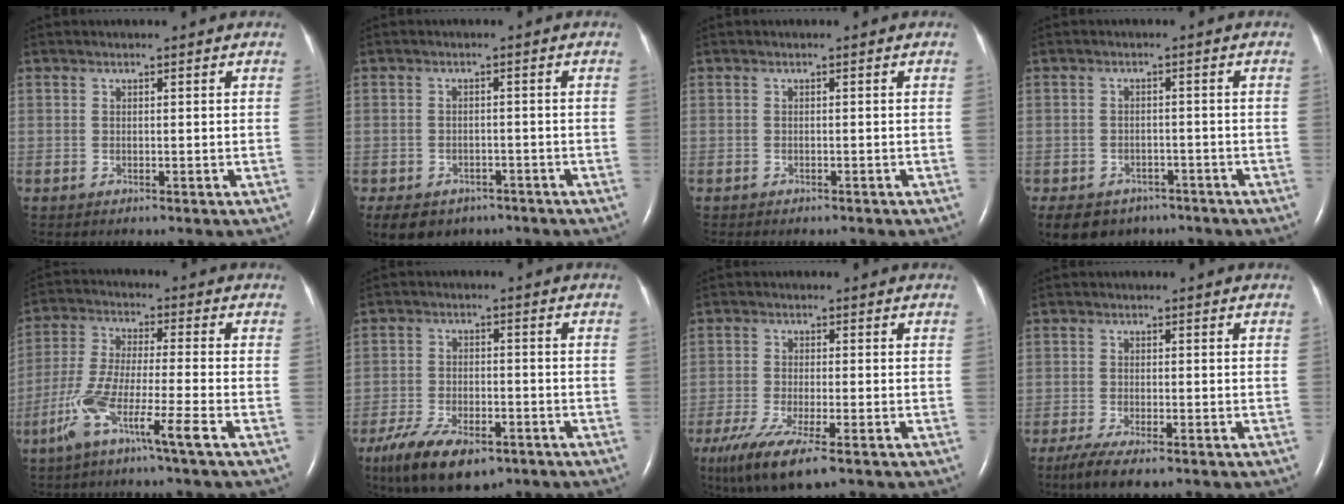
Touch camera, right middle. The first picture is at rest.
{"total": 14.2, "force": [-8.5, 10.1, 5.2], "torque": [-0.156, -0.009, -0.101]}
{"total": 2.8, "force": [-2.4, 1.0, 1.1], "torque": [-0.016, -0.005, -0.022]}
{"total": 11.3, "force": [-7.5, 7.8, 3.5], "torque": [-0.093, -0.008, -0.092]}
{"total": 9.2, "force": [-5.1, -0.5, 7.6], "torque": [-0.159, -0.010, -0.102]}
{"total": 11.2, "force": [-7.2, 4.6, 7.2], "torque": [-0.133, -0.013, -0.118]}
{"total": 9.4, "force": [-5.9, 1.7, 7.2], "torque": [-0.138, -0.028, -0.098]}
{"total": 5.6, "force": [-3.8, 1.2, 3.9], "torque": [-0.077, -0.016, -0.059]}